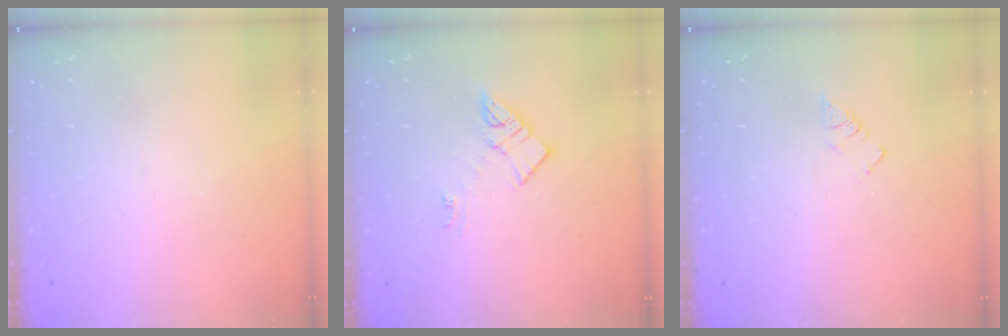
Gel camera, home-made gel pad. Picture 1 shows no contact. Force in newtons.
{"total": 6.4, "press": 6.4, "slide": 0.6}
{"total": 2.6, "press": 2.6, "slide": 0.3}